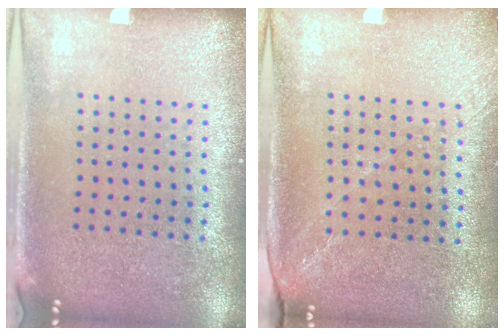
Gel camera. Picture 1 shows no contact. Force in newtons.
{"total": 1.3, "press": 1.0, "slide": 0.9}